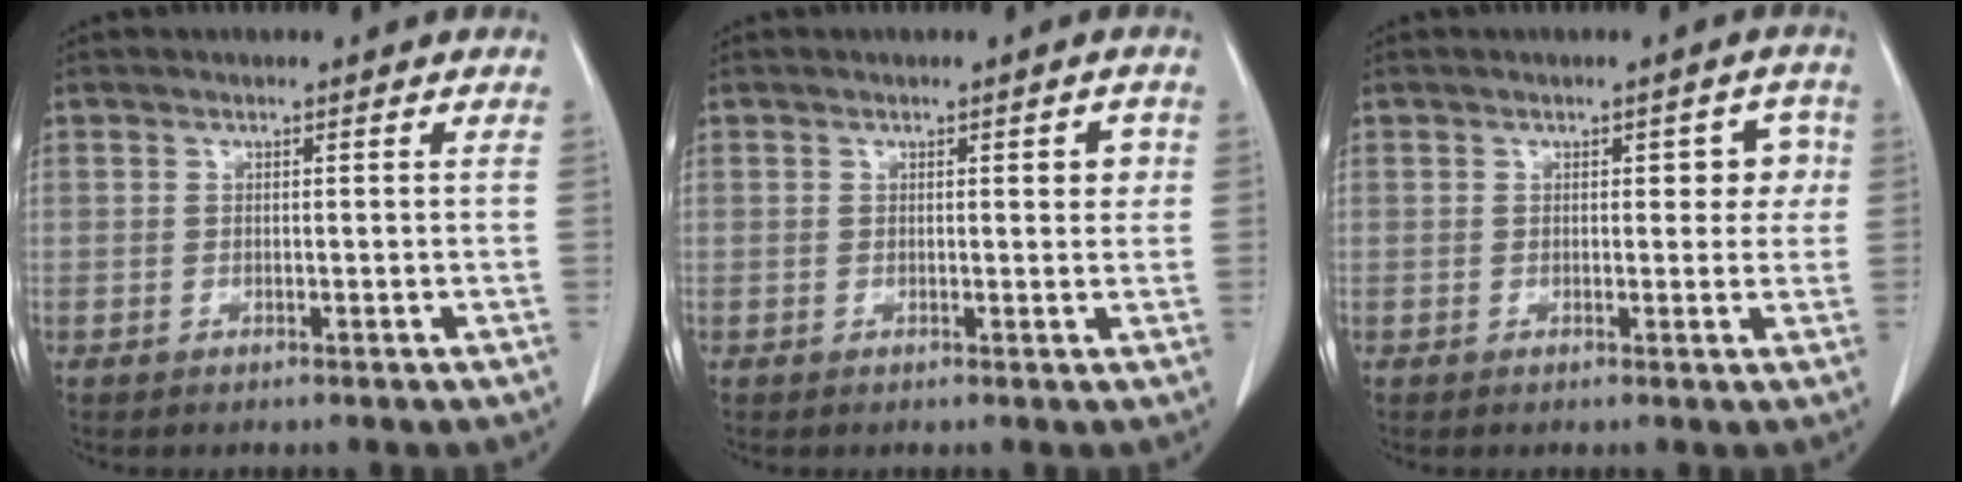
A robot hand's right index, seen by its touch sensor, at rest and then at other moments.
{"total": 2.3, "force": [0.6, 0.8, 2.1], "torque": [-0.021, 0.001, 0.006]}
{"total": 3.9, "force": [0.8, 2.1, 3.2], "torque": [-0.025, 0.018, 0.008]}